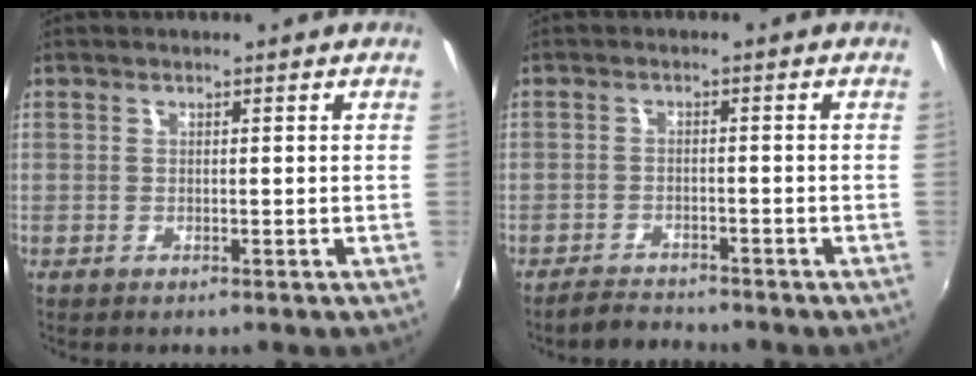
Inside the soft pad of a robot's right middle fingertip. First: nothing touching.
{"total": 3.3, "force": [-3.2, 0.7, 0.3], "torque": [-0.022, 0.001, -0.056]}